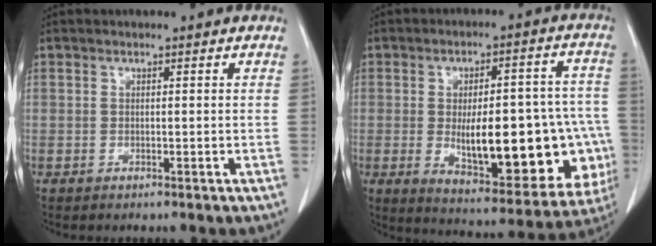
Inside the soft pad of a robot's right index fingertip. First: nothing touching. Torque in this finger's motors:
{"motor_torque": [0.75, -0.08, 0.91, 0.19]}